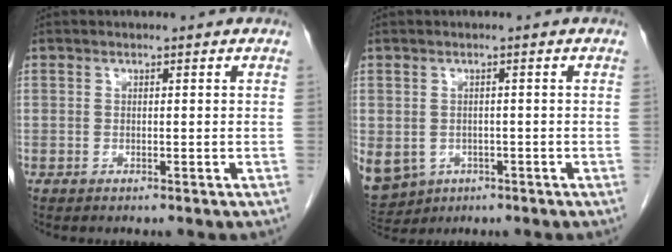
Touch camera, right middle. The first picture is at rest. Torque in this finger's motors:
{"motor_torque": [0.71, 0.00, 0.67, 0.08]}